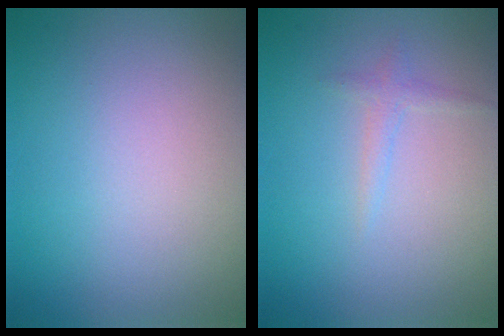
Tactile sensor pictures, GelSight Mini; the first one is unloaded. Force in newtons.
{"total": 1.0, "press": 1.0, "slide": 0.1}